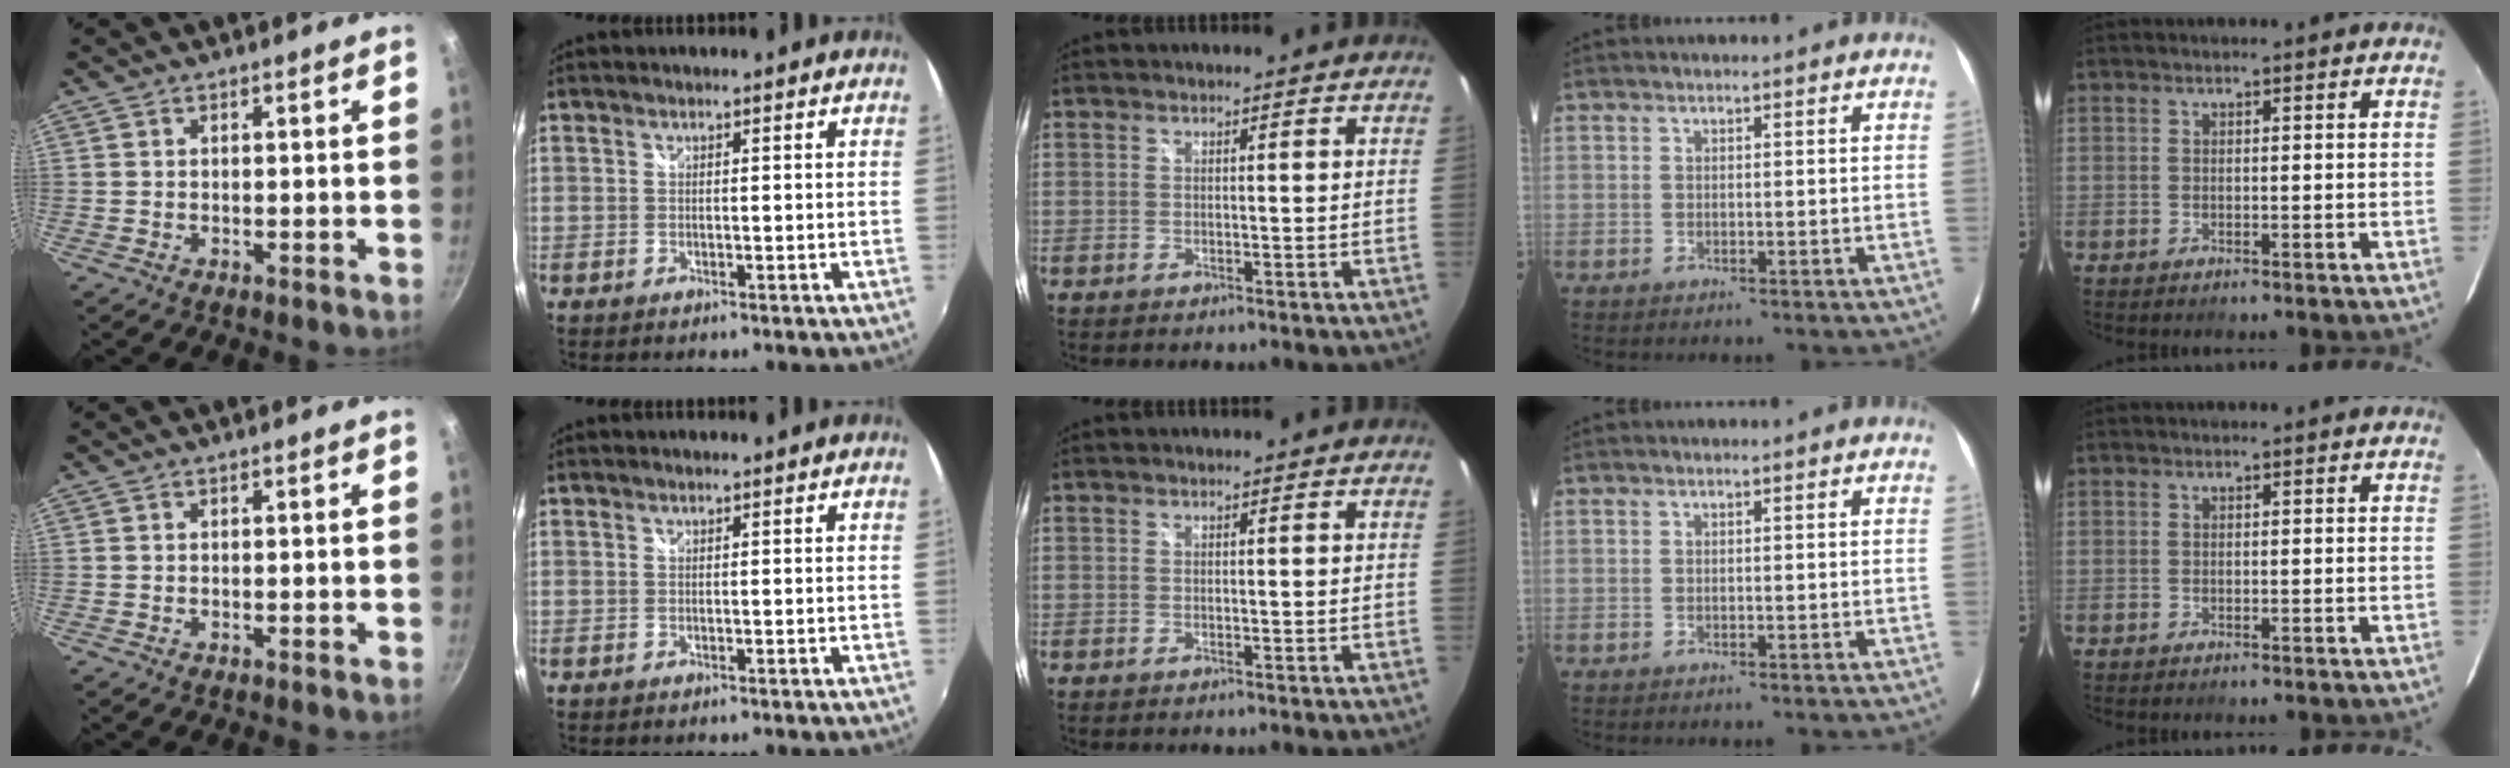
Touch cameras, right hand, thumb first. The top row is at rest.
{}